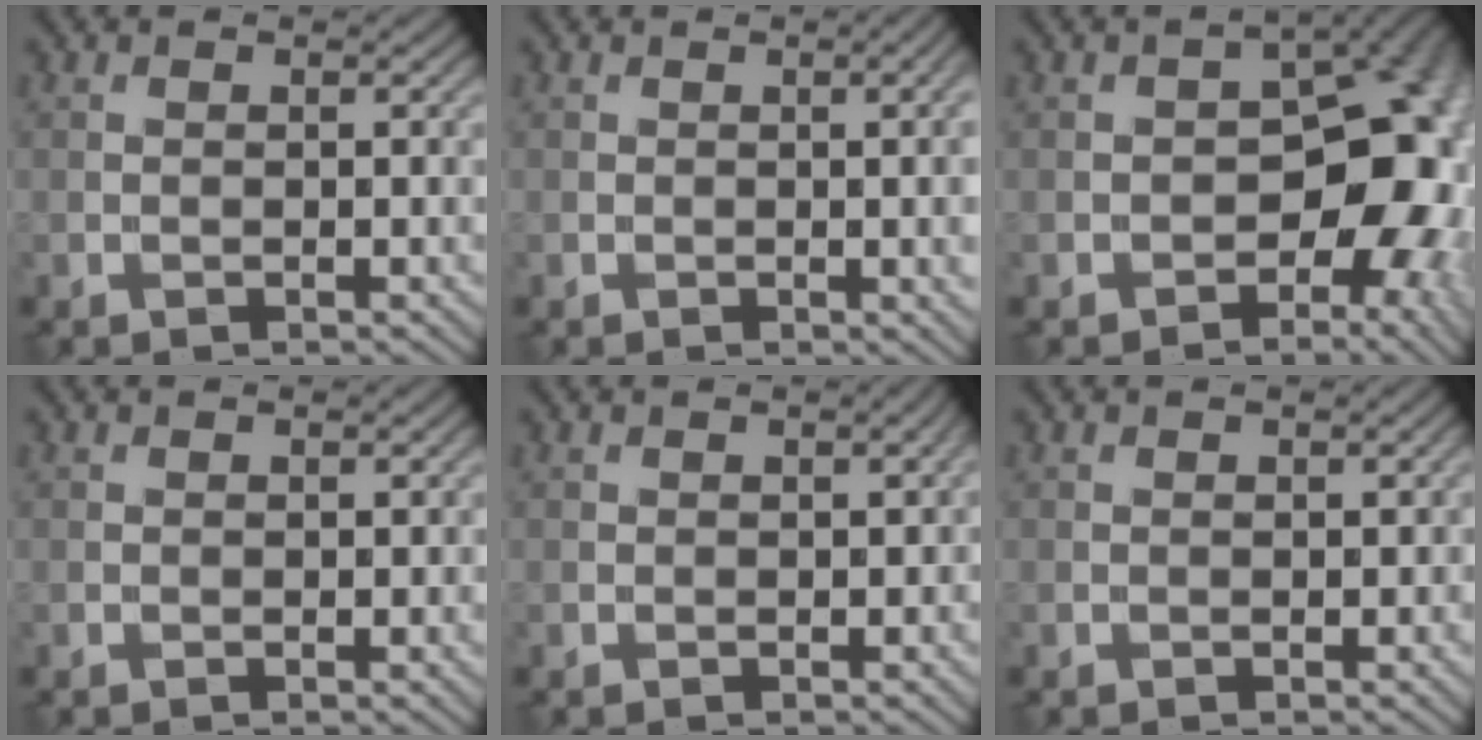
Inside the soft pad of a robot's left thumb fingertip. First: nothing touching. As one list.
[{"total": 5.6, "force": [-0.1, 1.9, 5.3], "torque": [-0.049, 0.002, 0.001]}, {"total": 10.2, "force": [-2.7, 6.2, 7.6], "torque": [-0.064, -0.011, -0.034]}, {"total": 0.0}, {"total": 0.7, "force": [0.0, 0.1, 0.7], "torque": [-0.003, 0.003, 0.002]}, {"total": 0.0}]